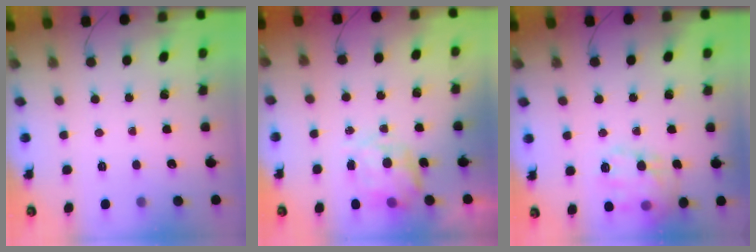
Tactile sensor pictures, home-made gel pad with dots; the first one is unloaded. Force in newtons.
{"total": 10.1, "press": 10.0, "slide": 1.3}
{"total": 15.8, "press": 15.7, "slide": 1.4}